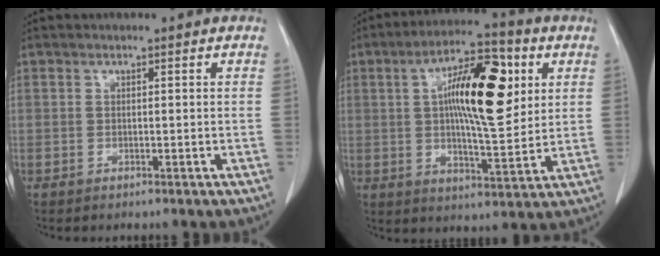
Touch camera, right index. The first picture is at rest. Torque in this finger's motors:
{"motor_torque": [1.07, 0.10, 0.56, 0.19]}